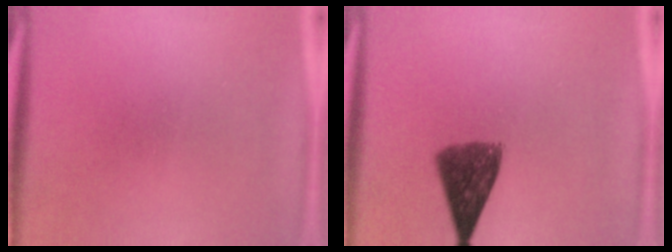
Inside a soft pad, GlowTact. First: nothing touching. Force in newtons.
{"total": 8.4}